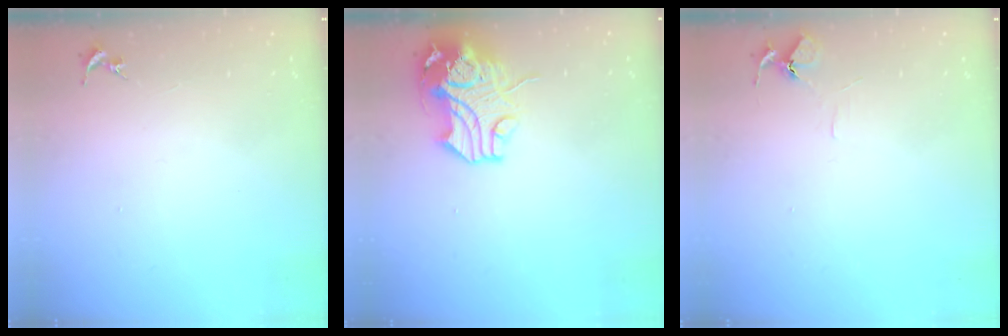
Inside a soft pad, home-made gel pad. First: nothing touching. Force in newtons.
{"total": 12.6, "press": 12.5, "slide": 2.1}
{"total": 5.8, "press": 5.8, "slide": 0.6}